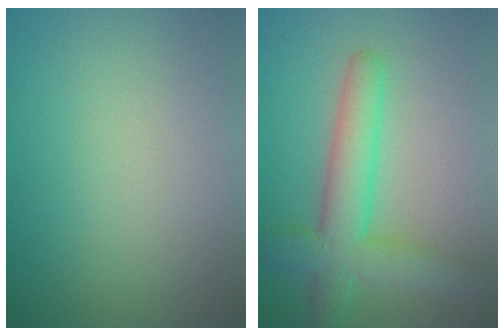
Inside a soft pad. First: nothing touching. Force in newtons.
{"total": 6.4, "press": 6.4, "slide": 0.2}